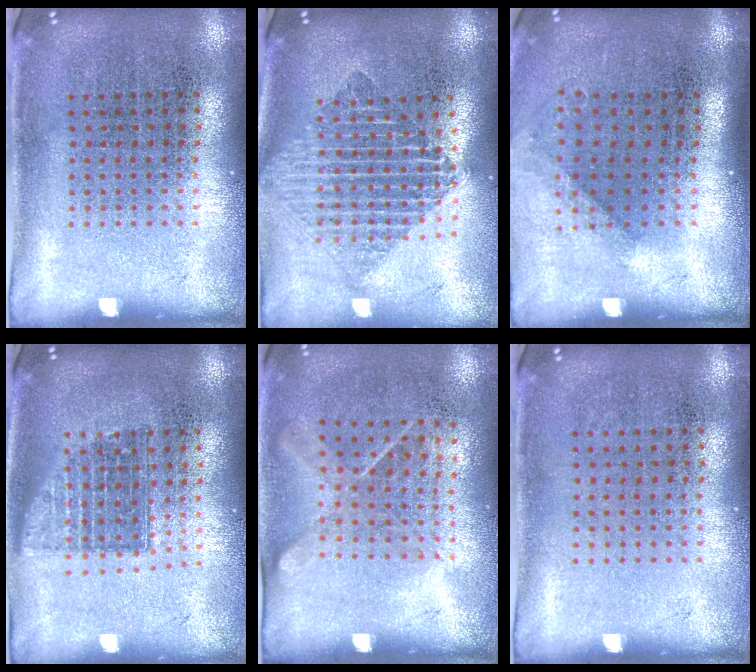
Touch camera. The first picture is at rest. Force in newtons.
{"total": 1.9, "press": 1.6, "slide": 1.1}
{"total": 1.2, "press": 0.9, "slide": 0.7}
{"total": 1.4, "press": 1.1, "slide": 0.8}
{"total": 1.2, "press": 0.9, "slide": 0.8}
{"total": 0.0}